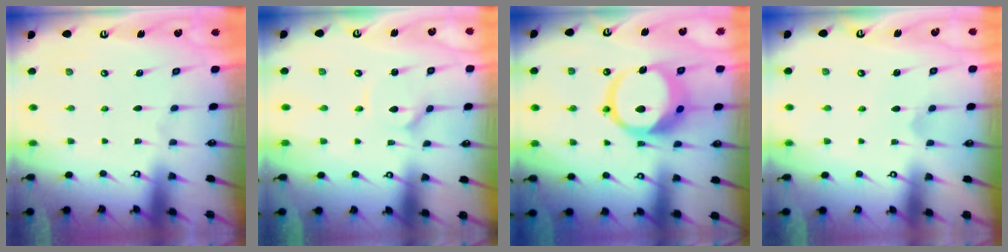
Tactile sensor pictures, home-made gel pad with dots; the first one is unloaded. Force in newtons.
{"total": 1.3, "press": 1.2, "slide": 0.1}
{"total": 13.9, "press": 13.8, "slide": 1.9}
{"total": 1.7, "press": 1.6, "slide": 0.1}